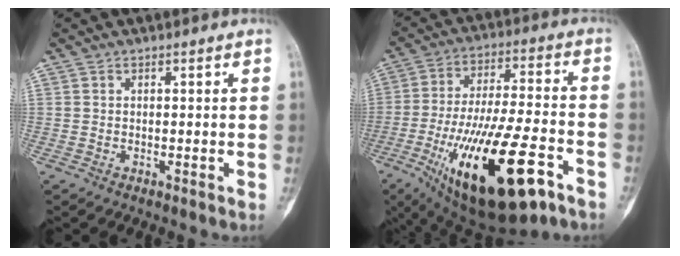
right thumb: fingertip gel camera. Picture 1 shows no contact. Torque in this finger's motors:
{"motor_torque": [1.04, 0.33, 2.29, -0.48, 0.72]}